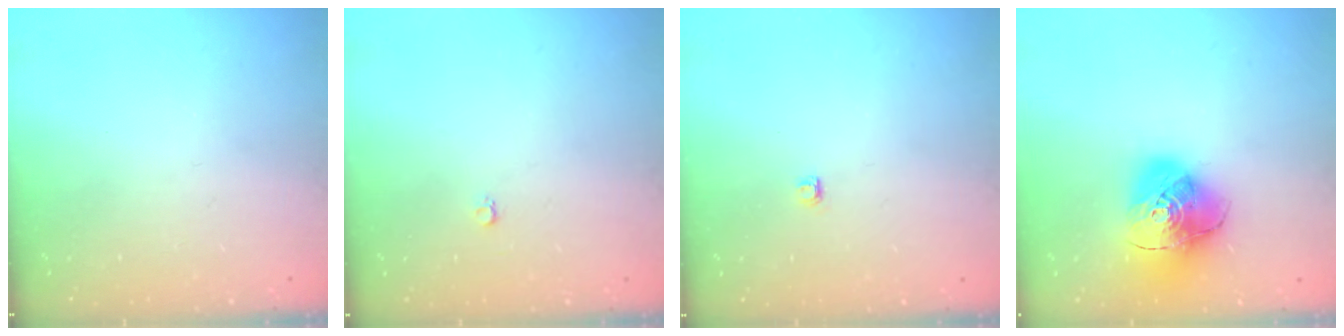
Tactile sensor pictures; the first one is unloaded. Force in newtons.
{"total": 2.6, "press": 2.6, "slide": 0.3}
{"total": 2.8, "press": 2.8, "slide": 0.4}
{"total": 15.3, "press": 15.2, "slide": 1.8}